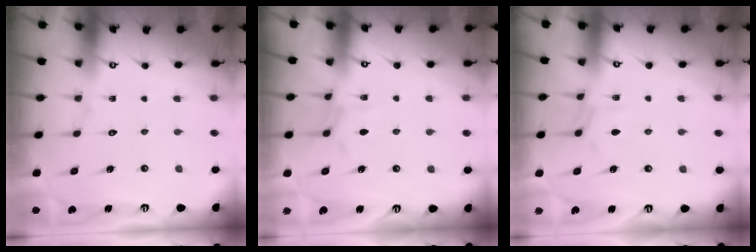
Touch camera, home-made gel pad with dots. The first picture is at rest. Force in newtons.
{"total": 5.1, "press": 5.0, "slide": 0.3}
{"total": 4.6, "press": 4.6, "slide": 0.5}